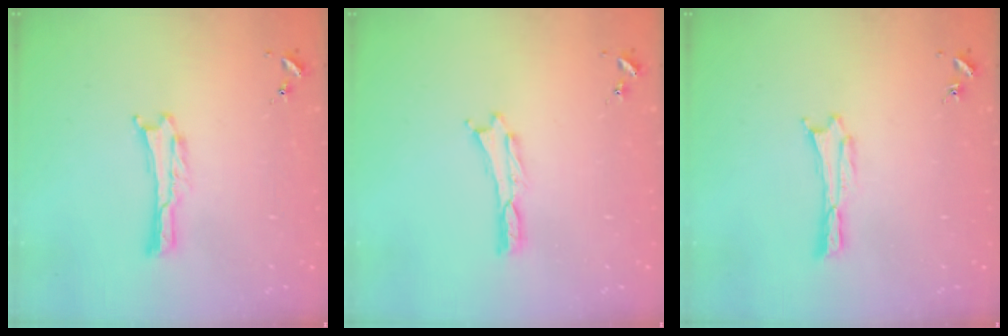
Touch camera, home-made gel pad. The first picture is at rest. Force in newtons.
{"total": 0.0}
{"total": 0.7, "press": 0.7, "slide": 0.1}